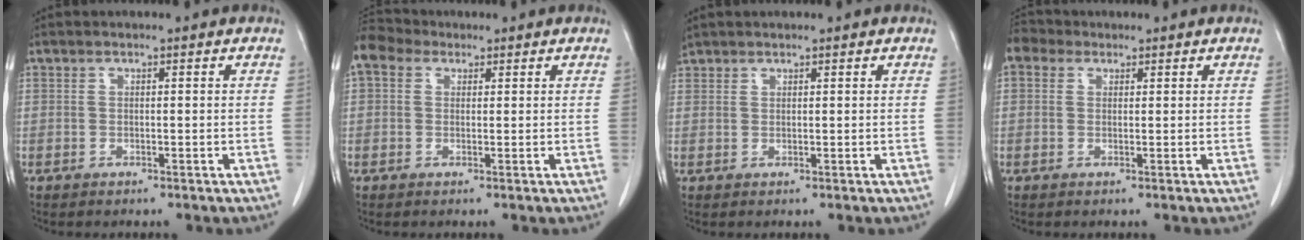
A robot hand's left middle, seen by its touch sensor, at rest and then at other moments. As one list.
[{"total": 3.8, "force": [2.2, 2.6, 1.6], "torque": [-0.043, 0.026, 0.044]}, {"total": 1.5, "force": [1.4, 0.5, -0.1], "torque": [-0.005, 0.011, 0.029]}, {"total": 2.9, "force": [1.7, 2.1, 0.9], "torque": [-0.020, 0.018, 0.031]}]